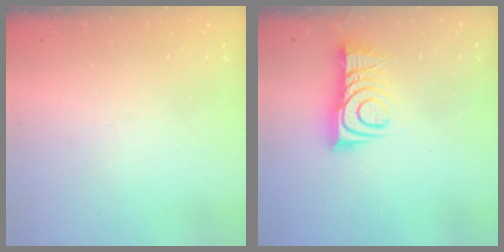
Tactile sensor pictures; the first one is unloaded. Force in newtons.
{"total": 11.2, "press": 11.2, "slide": 0.5}